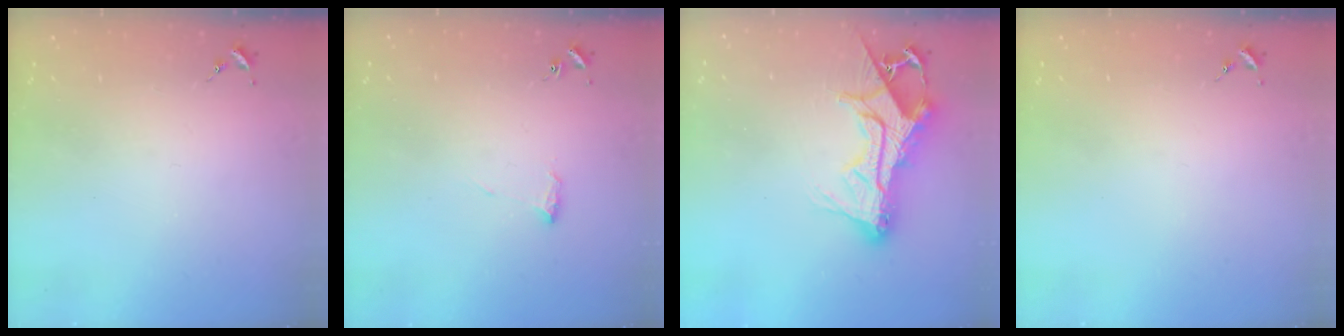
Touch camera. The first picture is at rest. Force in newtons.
{"total": 5.8, "press": 5.7, "slide": 0.8}
{"total": 17.3, "press": 17.2, "slide": 1.5}
{"total": 0.0}